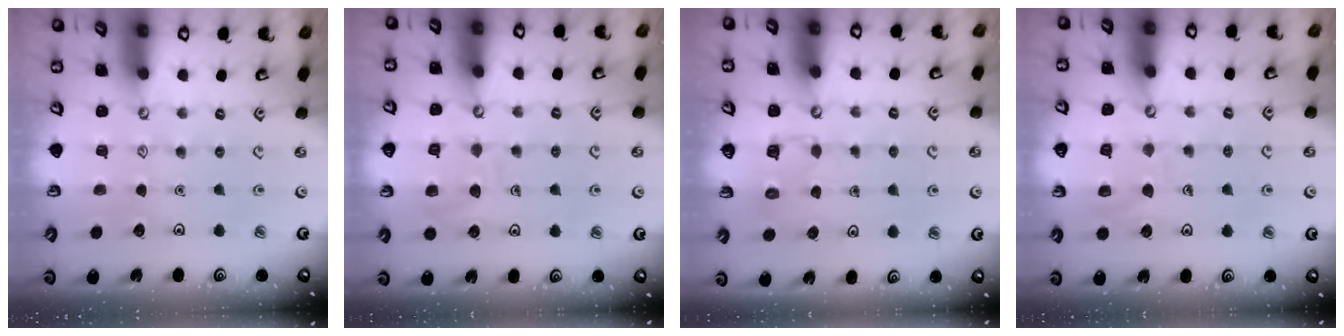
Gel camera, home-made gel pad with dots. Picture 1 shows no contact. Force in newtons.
{"total": 9.7, "press": 9.7, "slide": 0.9}
{"total": 2.8, "press": 2.8, "slide": 0.2}
{"total": 8.2, "press": 8.1, "slide": 0.9}